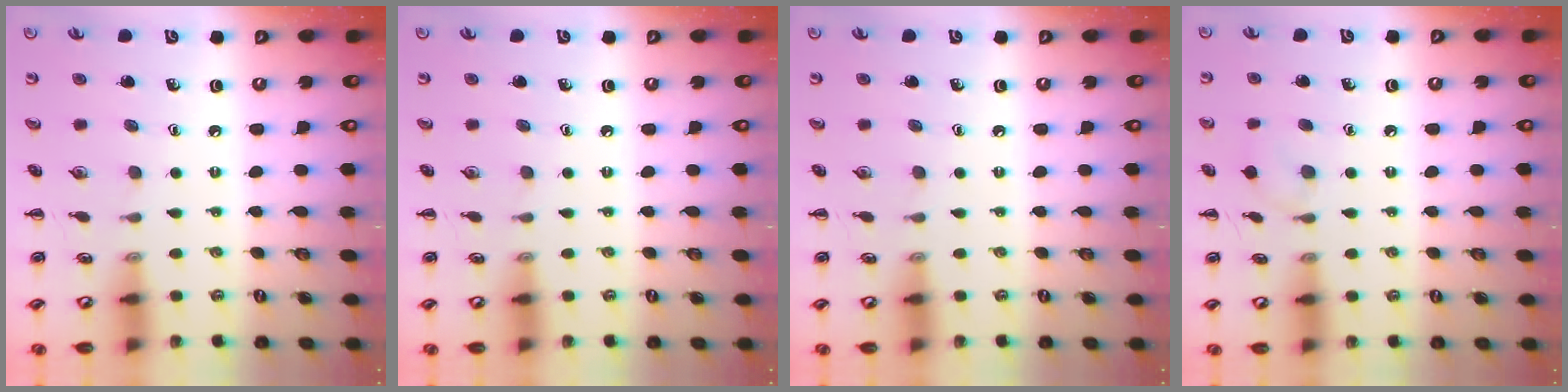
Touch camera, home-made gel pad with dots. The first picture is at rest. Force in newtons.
{"total": 0.0}
{"total": 0.0}
{"total": 5.8, "press": 5.5, "slide": 2.0}